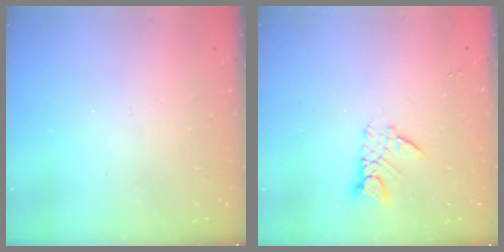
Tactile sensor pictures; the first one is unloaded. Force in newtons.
{"total": 6.0, "press": 6.0, "slide": 0.4}